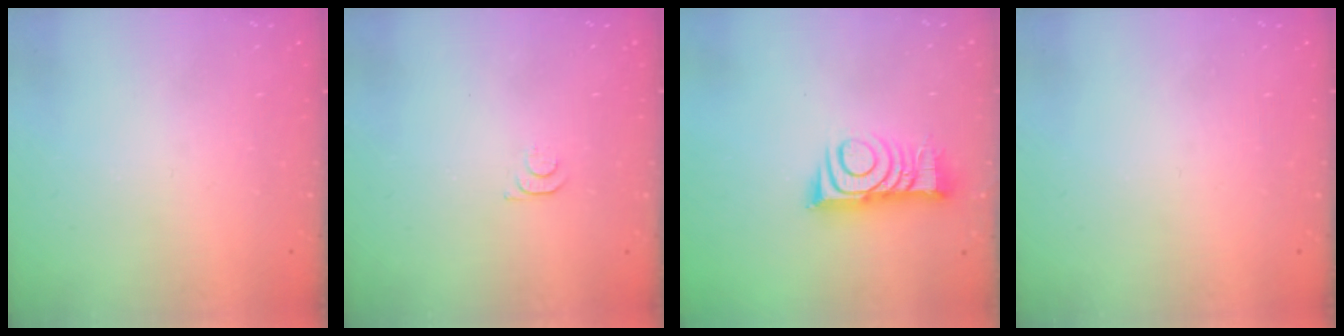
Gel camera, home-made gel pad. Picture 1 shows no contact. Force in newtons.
{"total": 4.3, "press": 4.2, "slide": 0.5}
{"total": 10.3, "press": 10.3, "slide": 0.4}
{"total": 0.0}